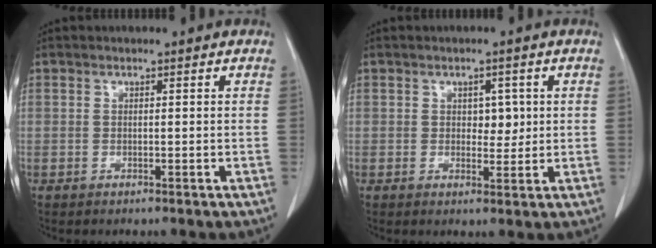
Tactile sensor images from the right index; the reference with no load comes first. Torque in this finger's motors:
{"motor_torque": [-0.06, -0.02, 0.01, -0.01]}